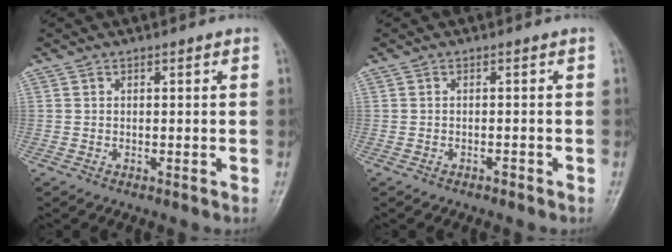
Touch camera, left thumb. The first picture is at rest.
{"total": 0.6, "force": [-0.6, 0.1, 0.1], "torque": [-0.001, 0.001, -0.010]}